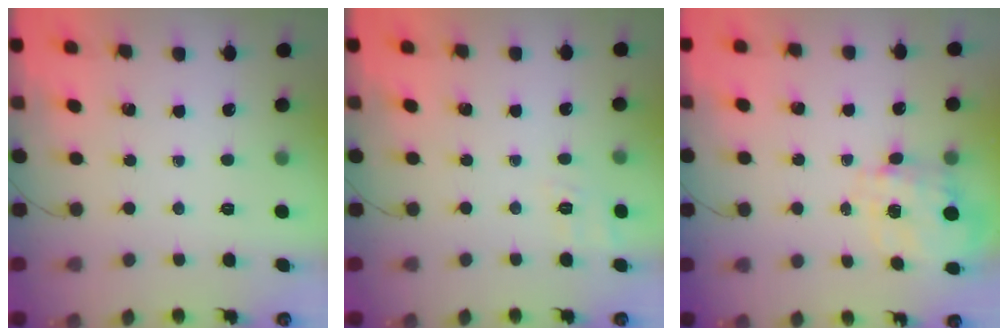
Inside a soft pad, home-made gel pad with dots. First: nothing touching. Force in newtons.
{"total": 2.7, "press": 1.9, "slide": 2.0}
{"total": 3.5, "press": 3.4, "slide": 1.0}